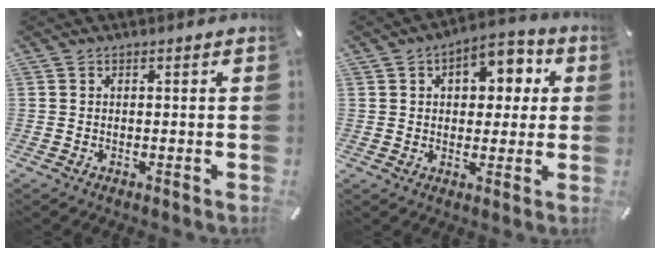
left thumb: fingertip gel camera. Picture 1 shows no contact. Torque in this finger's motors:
{"motor_torque": [0.26, 0.26, 0.51, 0.28, 0.08]}